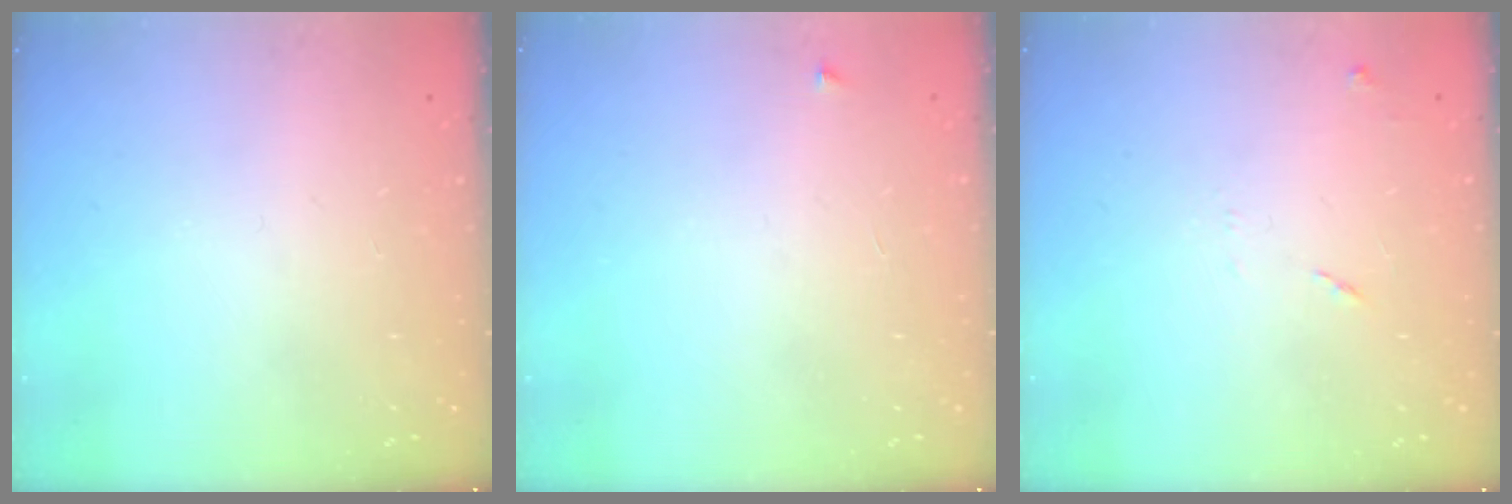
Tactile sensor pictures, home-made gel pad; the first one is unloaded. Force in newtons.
{"total": 2.5, "press": 2.4, "slide": 0.4}
{"total": 5.7, "press": 5.7, "slide": 0.7}